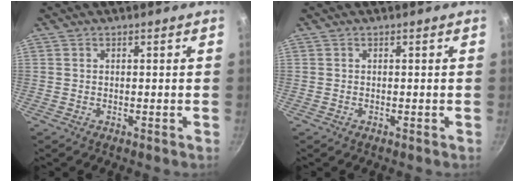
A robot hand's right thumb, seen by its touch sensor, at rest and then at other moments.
{"total": 0.0}